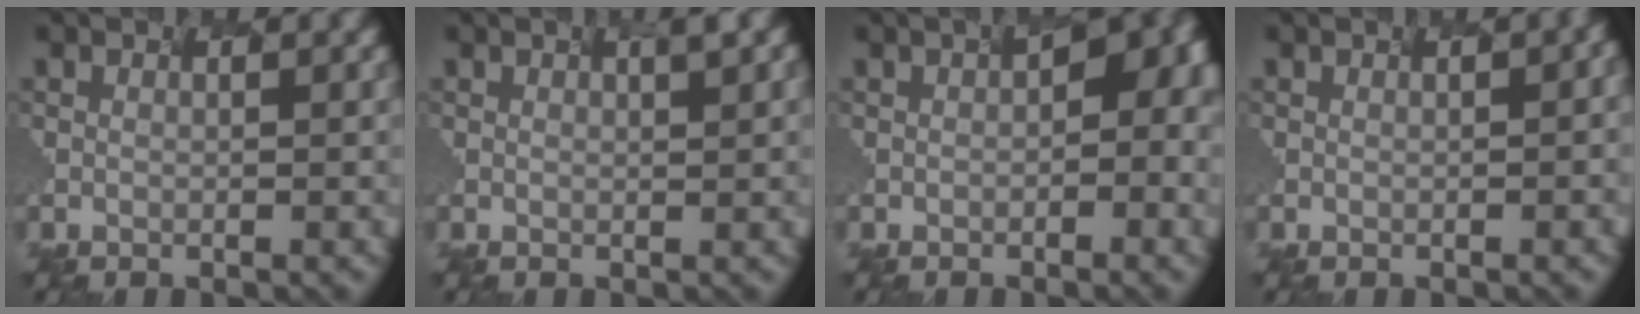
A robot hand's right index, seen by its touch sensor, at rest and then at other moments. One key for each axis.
{"total": 1.2, "fx": 0.8, "fy": -0.3, "fz": 0.9, "tx": -0.015, "ty": 0.003, "tz": 0.024}
{"total": 6.9, "fx": 0.5, "fy": 2.8, "fz": 6.2, "tx": -0.041, "ty": 0.045, "tz": 0.022}
{"total": 3.0, "fx": 0.9, "fy": 1.2, "fz": 2.6, "tx": -0.014, "ty": 0.030, "tz": 0.018}